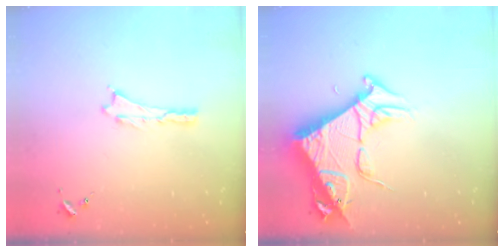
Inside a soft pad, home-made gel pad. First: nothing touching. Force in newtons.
{"total": 10.0, "press": 9.9, "slide": 1.3}